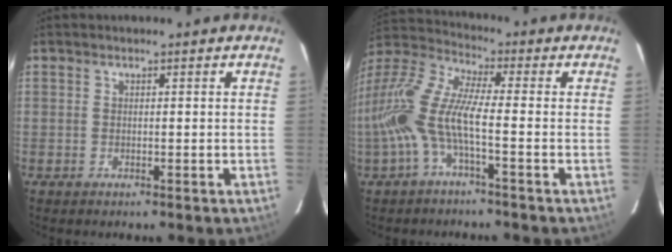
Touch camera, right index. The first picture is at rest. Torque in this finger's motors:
{"motor_torque": [1.29, -0.85, 0.88, 0.21]}